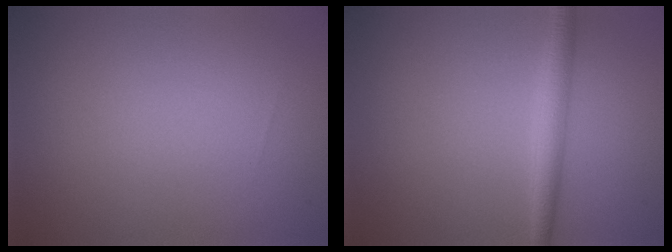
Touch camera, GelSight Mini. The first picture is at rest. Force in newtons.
{"total": 2.4, "press": 2.4, "slide": 0.1}